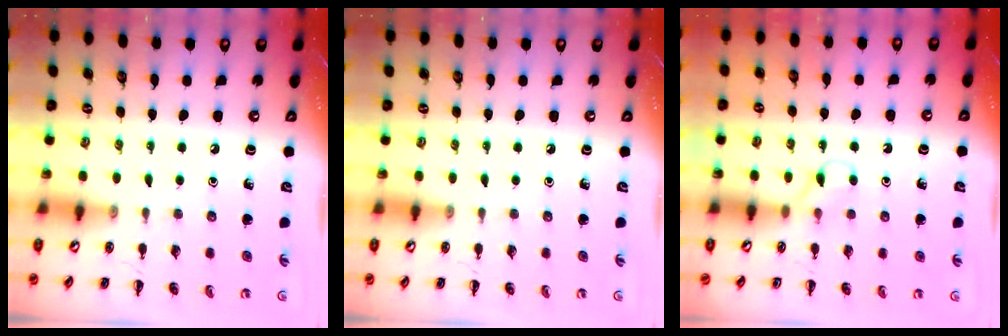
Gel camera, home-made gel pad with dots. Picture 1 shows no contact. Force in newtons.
{"total": 0.0}
{"total": 3.1, "press": 2.9, "slide": 1.0}